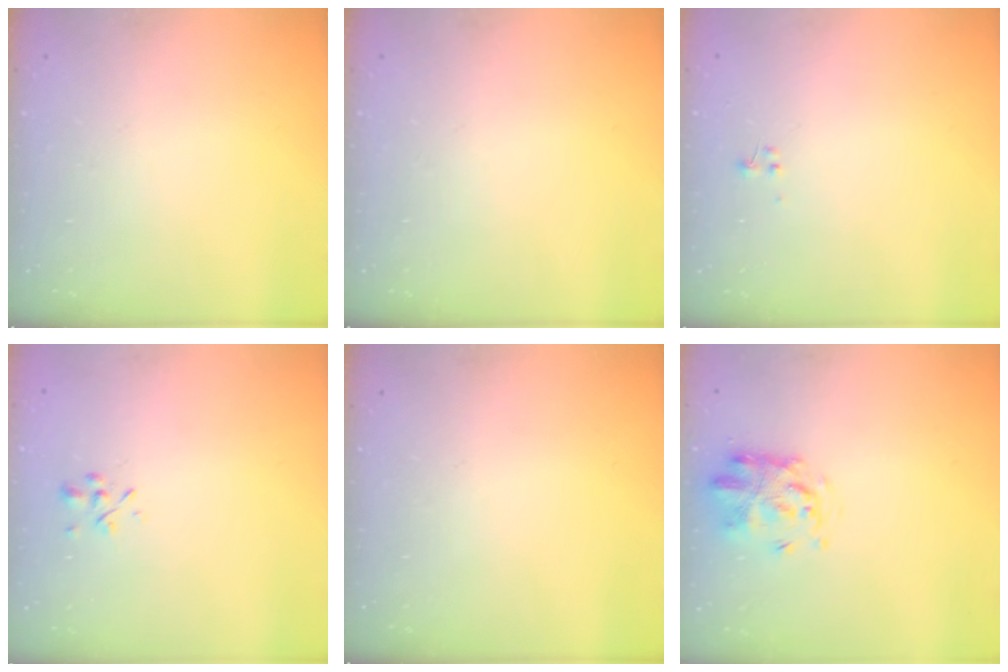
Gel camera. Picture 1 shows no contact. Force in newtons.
{"total": 0.0}
{"total": 0.0}
{"total": 1.3, "press": 1.2, "slide": 0.5}
{"total": 0.0}
{"total": 3.1, "press": 3.0, "slide": 0.8}